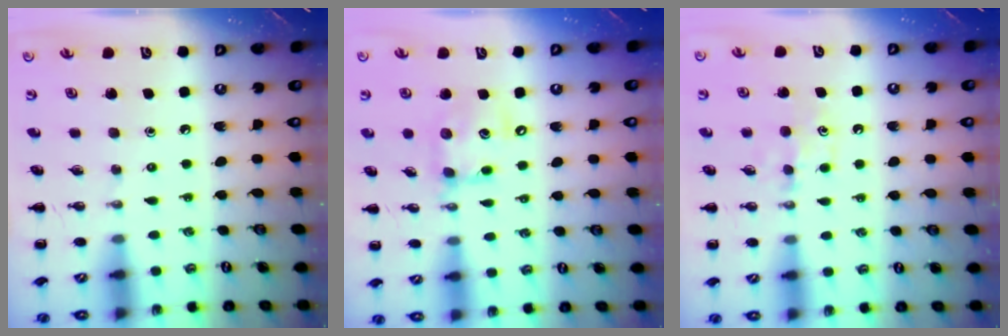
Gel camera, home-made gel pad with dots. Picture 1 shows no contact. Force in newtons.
{"total": 12.2, "press": 12.0, "slide": 1.9}
{"total": 4.6, "press": 4.4, "slide": 1.3}